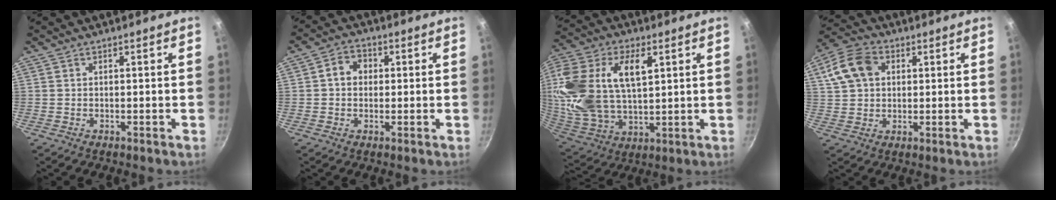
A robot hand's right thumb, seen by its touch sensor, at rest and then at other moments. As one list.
[{"total": 5.1, "force": [0.6, 4.2, 2.8], "torque": [-0.023, 0.011, 0.001]}, {"total": 23.5, "force": [6.6, 13.9, 17.8], "torque": [-0.369, -0.008, 0.127]}, {"total": 10.7, "force": [3.1, 7.9, 6.4], "torque": [-0.109, 0.011, 0.045]}]